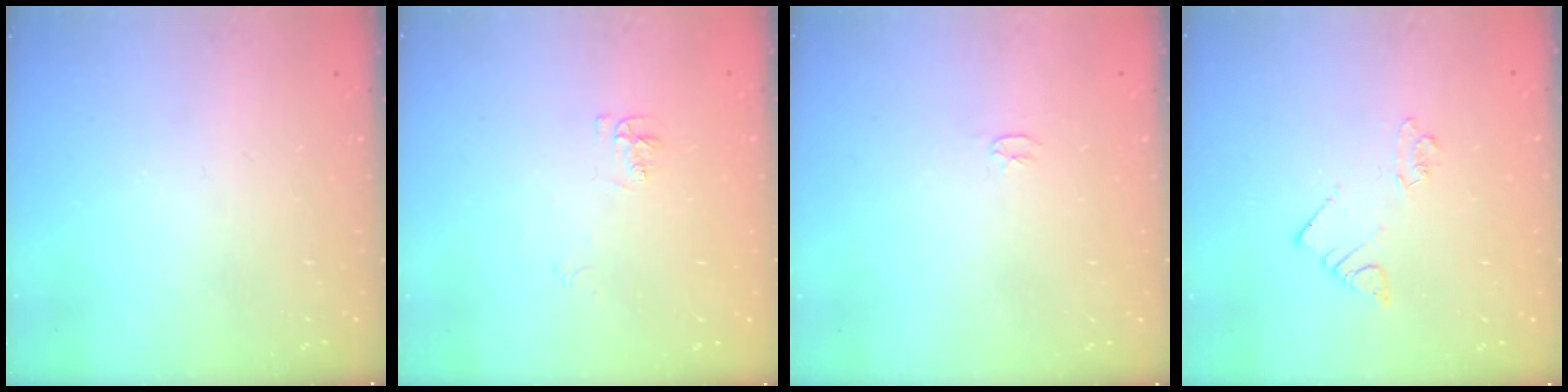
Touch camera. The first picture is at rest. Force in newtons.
{"total": 5.5, "press": 5.4, "slide": 0.9}
{"total": 2.5, "press": 2.5, "slide": 0.3}
{"total": 1.7, "press": 1.6, "slide": 0.2}